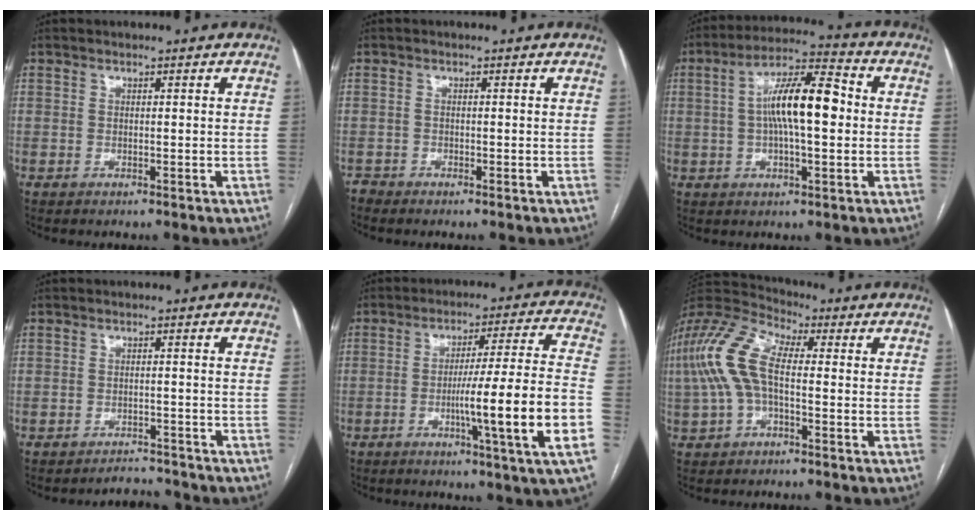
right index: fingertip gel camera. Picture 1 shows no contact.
{"total": 1.0, "force": [-0.9, 0.1, -0.5], "torque": [0.007, -0.002, -0.018]}
{"total": 11.9, "force": [0.7, 2.8, 11.5], "torque": [-0.210, 0.026, 0.007]}
{"total": 2.7, "force": [-2.5, 0.5, -0.9], "torque": [0.018, 0.003, -0.033]}
{"total": 15.7, "force": [-4.5, -1.6, 14.9], "torque": [-0.235, -0.007, -0.075]}
{"total": 12.1, "force": [0.2, 5.6, 10.7], "torque": [-0.249, 0.039, -0.001]}